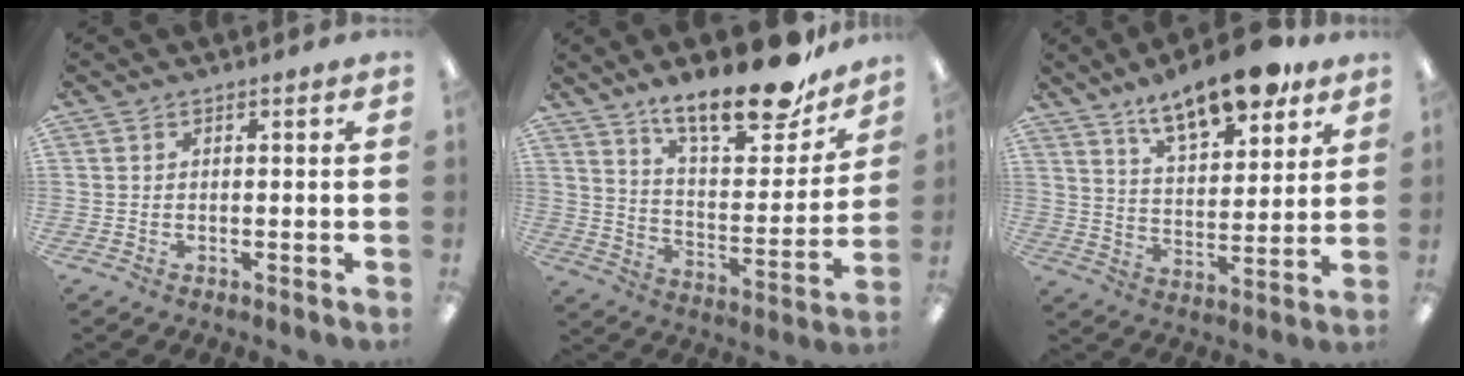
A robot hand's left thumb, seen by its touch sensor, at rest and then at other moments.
{"total": 20.8, "force": [16.0, 6.8, 11.5], "torque": [-0.172, -0.107, 0.268]}
{"total": 14.8, "force": [11.4, 5.1, 8.0], "torque": [-0.119, -0.062, 0.193]}